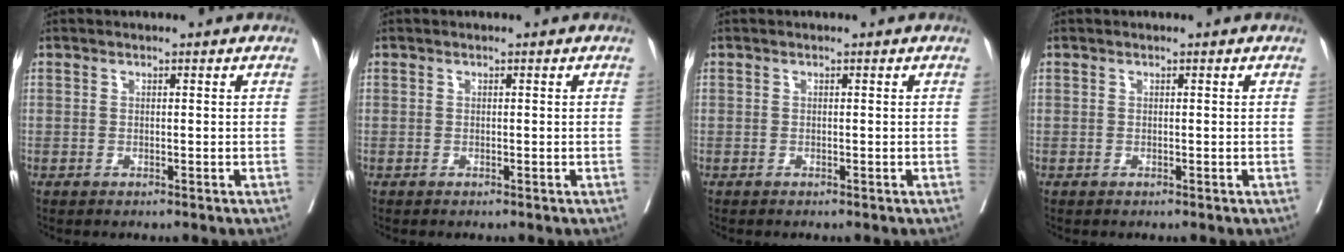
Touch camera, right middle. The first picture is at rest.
{"total": 0.0}
{"total": 0.0}
{"total": 0.0}